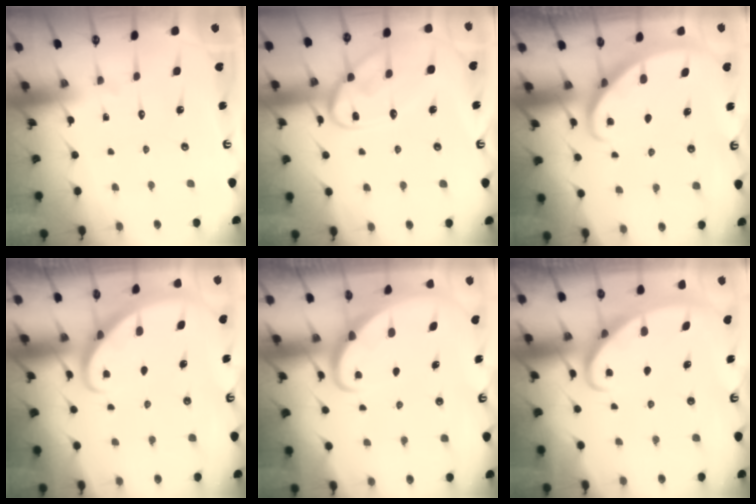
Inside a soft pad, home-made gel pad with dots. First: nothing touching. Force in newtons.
{"total": 15.2, "press": 15.2, "slide": 1.1}
{"total": 2.3, "press": 2.3, "slide": 0.2}
{"total": 2.9, "press": 2.9, "slide": 0.2}
{"total": 2.4, "press": 2.4, "slide": 0.2}
{"total": 2.8, "press": 2.8, "slide": 0.4}